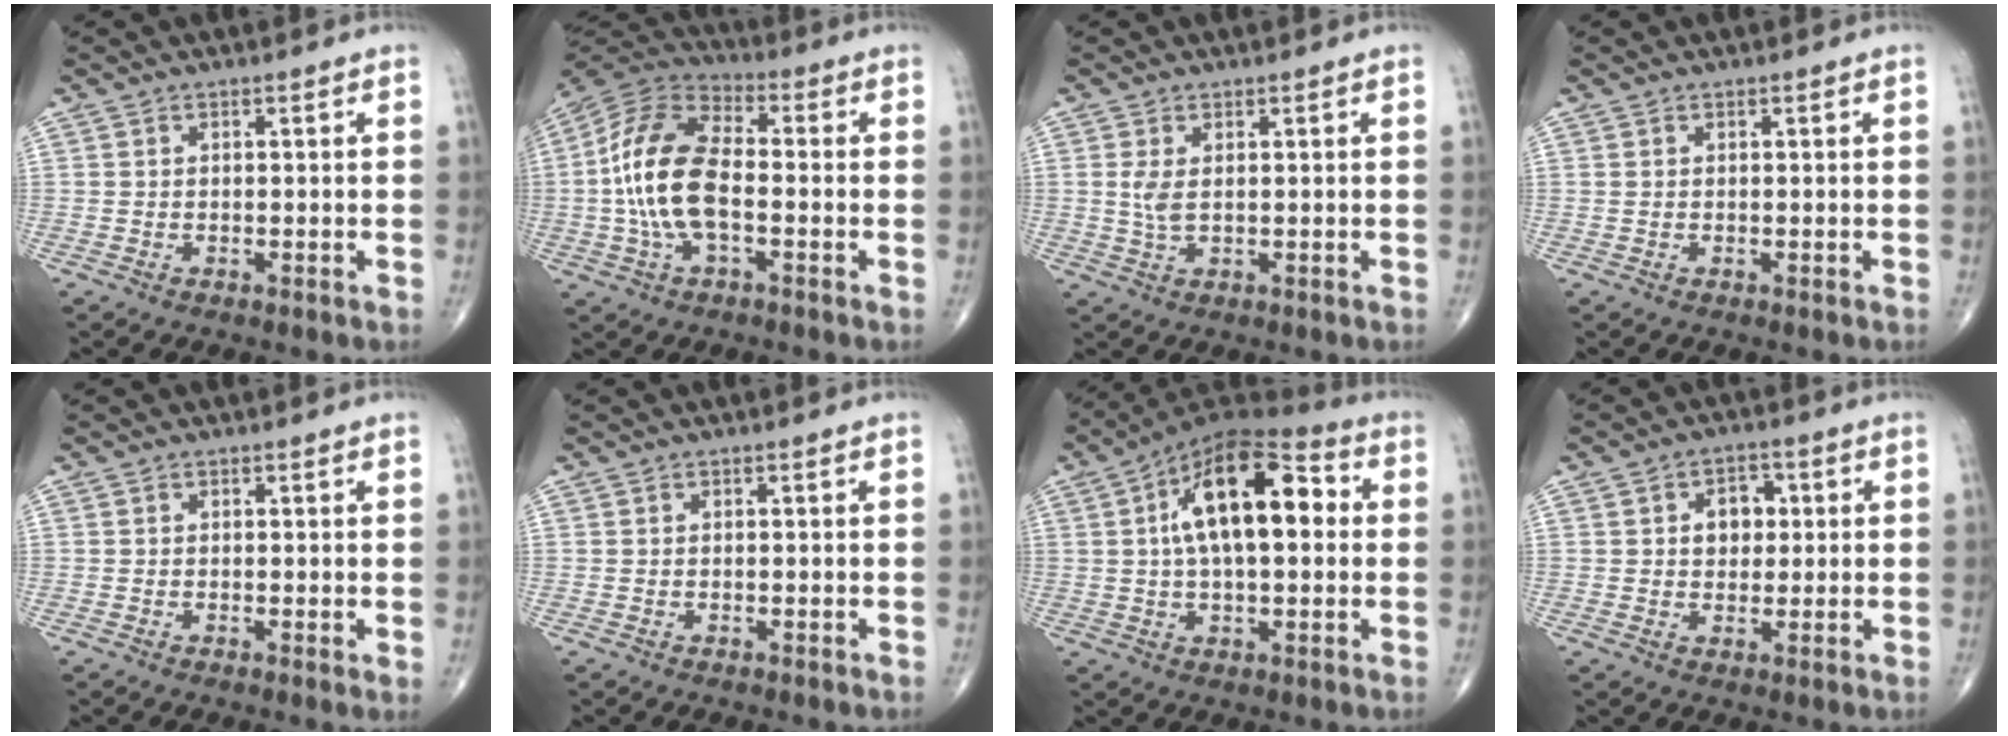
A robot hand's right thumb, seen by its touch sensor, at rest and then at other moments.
{"total": 15.5, "force": [-1.5, 7.6, 13.4], "torque": [-0.275, 0.031, -0.037]}
{"total": 2.9, "force": [0.6, 1.1, 2.6], "torque": [-0.061, -0.002, 0.017]}
{"total": 0.0}
{"total": 1.0, "force": [0.2, 0.3, 1.0], "torque": [-0.015, -0.004, 0.000]}
{"total": 0.0}
{"total": 18.9, "force": [3.4, 8.8, 16.3], "torque": [-0.253, 0.028, 0.045]}
{"total": 5.5, "force": [1.0, 4.1, 3.5], "torque": [-0.023, 0.004, 0.012]}